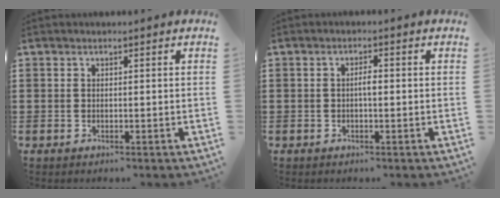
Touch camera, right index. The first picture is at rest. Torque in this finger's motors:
{"motor_torque": [0.39, -0.46, 0.06, 0.07]}